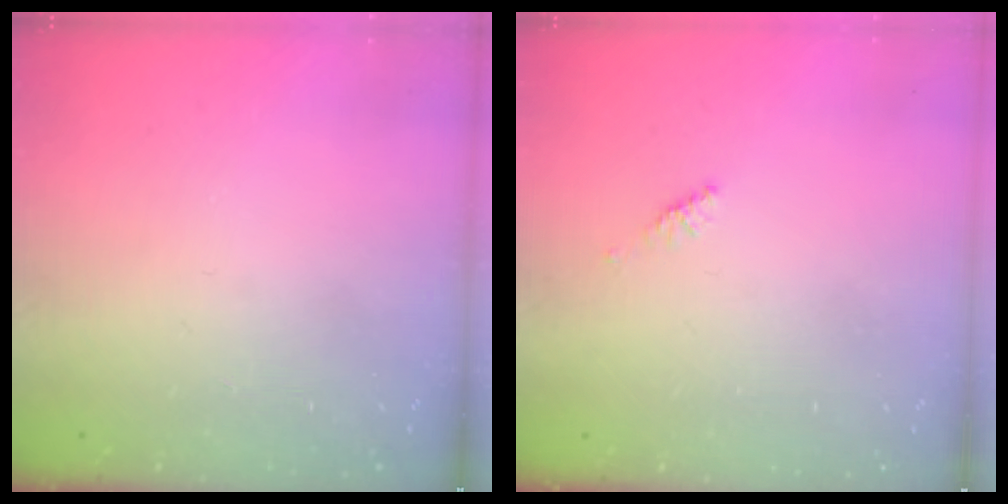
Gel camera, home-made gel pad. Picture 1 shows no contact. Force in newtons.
{"total": 2.4, "press": 2.3, "slide": 0.7}